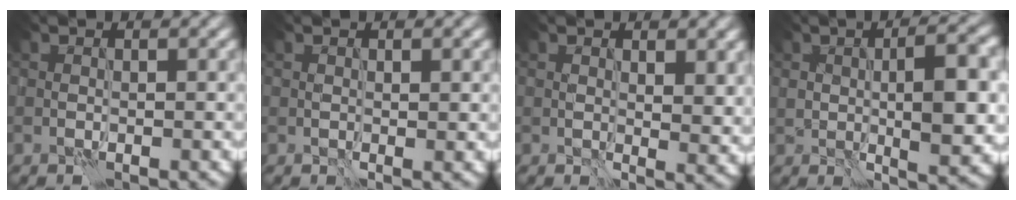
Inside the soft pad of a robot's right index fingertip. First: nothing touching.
{"total": 1.1, "force": [0.1, 0.4, 1.0], "torque": [-0.013, -0.001, 0.003]}
{"total": 3.2, "force": [0.9, 1.3, 2.8], "torque": [-0.041, -0.008, 0.017]}
{"total": 7.0, "force": [0.3, 2.7, 6.5], "torque": [-0.103, 0.001, 0.007]}